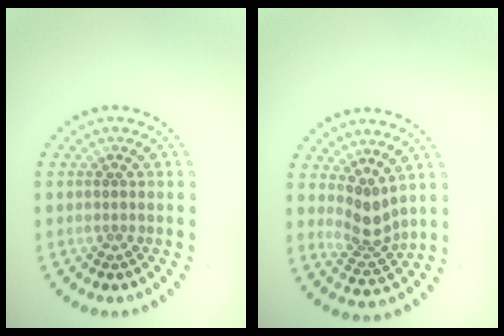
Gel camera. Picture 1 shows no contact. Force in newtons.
{"total": 2.8, "press": 2.0, "slide": 2.0}